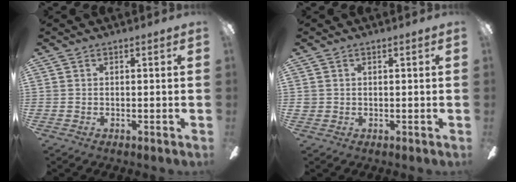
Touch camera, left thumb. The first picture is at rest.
{"total": 0.9, "force": [0.4, 0.8, 0.2], "torque": [-0.006, 0.003, 0.006]}